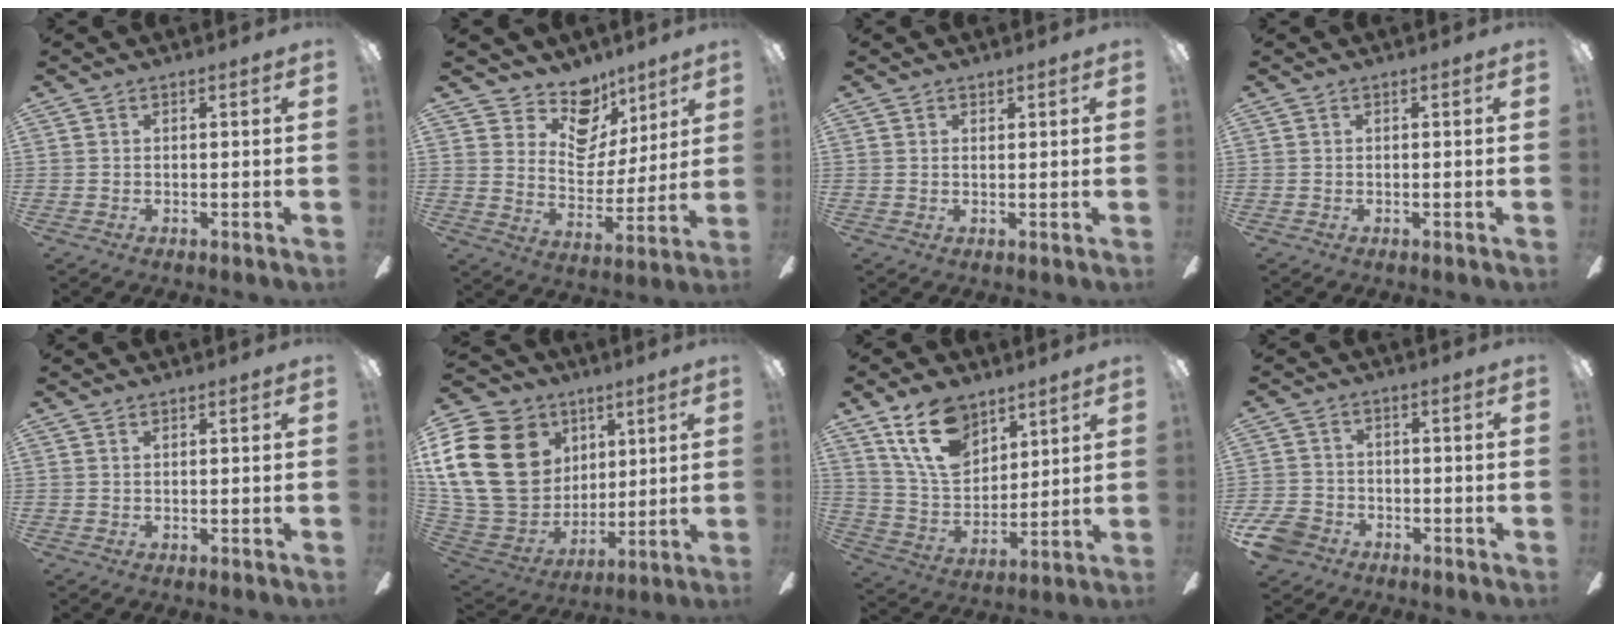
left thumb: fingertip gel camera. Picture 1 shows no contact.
{"total": 13.0, "force": [9.3, 8.1, 4.0], "torque": [-0.076, -0.066, 0.179]}
{"total": 0.9, "force": [0.7, 0.7, 0.1], "torque": [0.005, -0.001, 0.011]}
{"total": 0.0}
{"total": 0.6, "force": [0.4, 0.4, 0.3], "torque": [-0.007, 0.002, 0.008]}
{"total": 26.6, "force": [7.4, 20.8, 14.8], "torque": [-0.314, -0.019, 0.162]}
{"total": 16.3, "force": [10.3, 9.6, 8.2], "torque": [-0.152, -0.033, 0.197]}
{"total": 6.8, "force": [-4.0, 4.7, 2.8], "torque": [-0.078, 0.020, -0.080]}